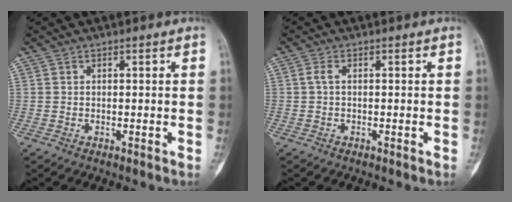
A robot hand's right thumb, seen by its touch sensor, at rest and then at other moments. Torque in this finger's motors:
{"motor_torque": [-0.06, 0.25, 0.22, -0.21, 0.12]}